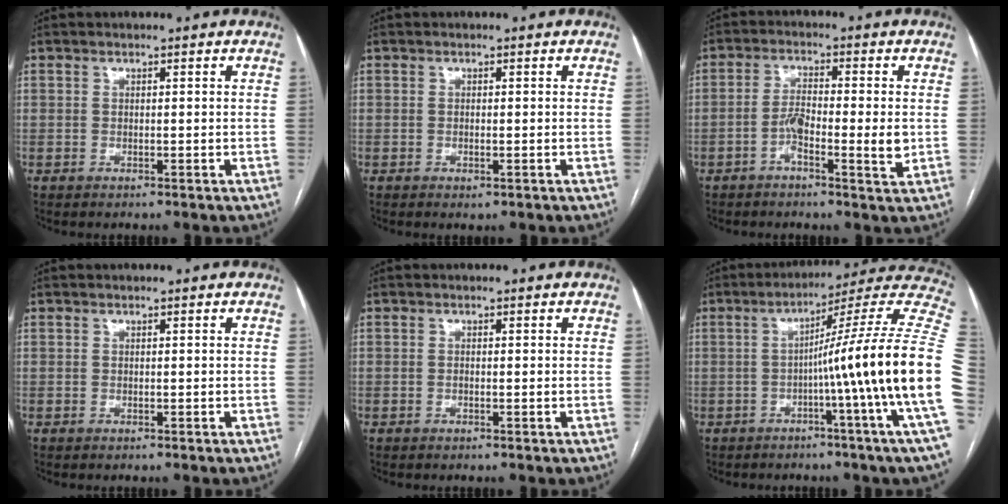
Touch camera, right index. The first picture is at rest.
{"total": 0.9, "force": [-0.4, 0.3, 0.7], "torque": [-0.012, -0.003, -0.003]}
{"total": 6.2, "force": [-1.6, 1.0, 5.9], "torque": [-0.108, 0.005, -0.030]}
{"total": 0.0}
{"total": 0.7, "force": [-0.1, 0.1, 0.7], "torque": [-0.014, -0.001, 0.000]}
{"total": 21.5, "force": [-3.2, -3.0, 21.1], "torque": [-0.217, 0.020, -0.069]}